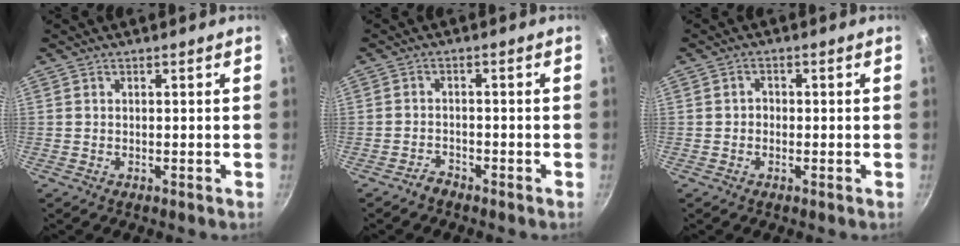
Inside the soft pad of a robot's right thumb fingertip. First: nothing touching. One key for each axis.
{"total": 1.9, "fx": -1.7, "fy": 0.7, "fz": 0.3, "tx": 0.002, "ty": 0.023, "tz": -0.031}
{"total": 1.6, "fx": -0.3, "fy": 1.4, "fz": 0.7, "tx": -0.006, "ty": 0.007, "tz": -0.008}